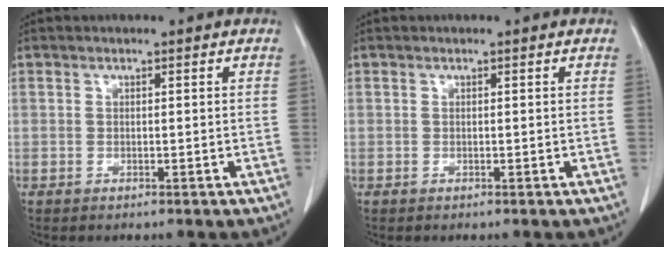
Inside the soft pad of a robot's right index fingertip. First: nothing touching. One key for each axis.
{"total": 0.0}